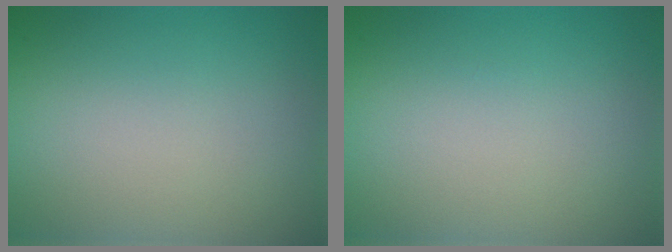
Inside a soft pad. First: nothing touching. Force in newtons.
{"total": 0.0}